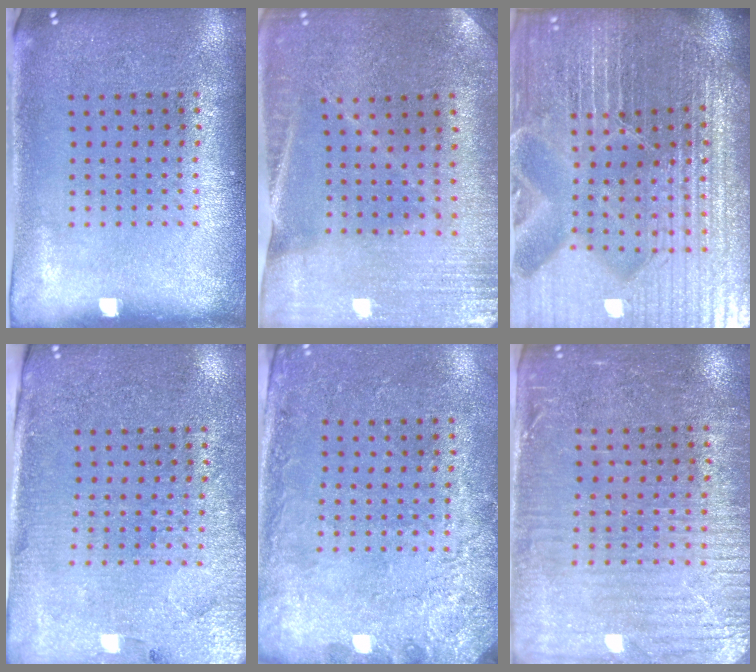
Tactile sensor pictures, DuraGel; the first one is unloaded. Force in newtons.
{"total": 0.8, "press": 0.8, "slide": 0.1}
{"total": 6.9, "press": 6.0, "slide": 3.3}
{"total": 3.0, "press": 2.9, "slide": 0.9}
{"total": 2.6, "press": 2.1, "slide": 1.5}
{"total": 3.5, "press": 3.0, "slide": 1.7}